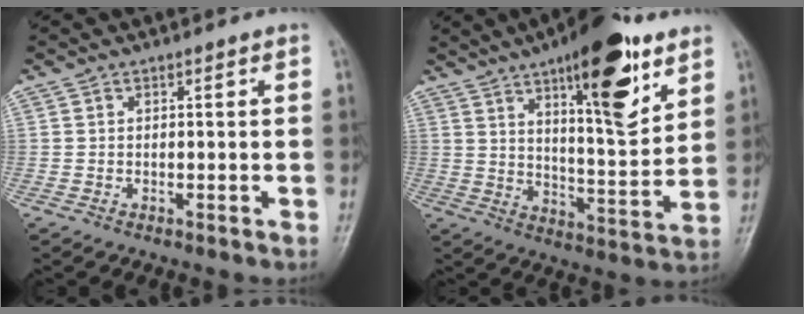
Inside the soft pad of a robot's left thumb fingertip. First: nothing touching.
{"total": 19.0, "force": [10.4, 5.9, 14.7], "torque": [-0.185, -0.052, 0.161]}